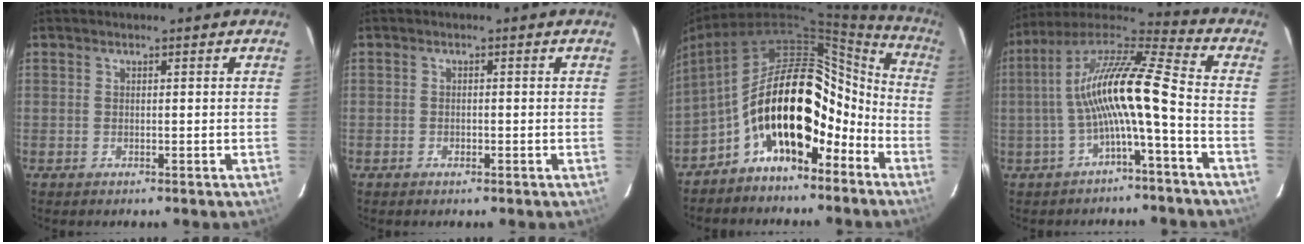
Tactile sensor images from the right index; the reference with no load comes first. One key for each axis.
{"total": 0.9, "fx": -0.6, "fy": 0.5, "fz": 0.4, "tx": -0.008, "ty": -0.002, "tz": -0.011}
{"total": 20.5, "fx": -9.2, "fy": 10.1, "fz": 15.3, "tx": -0.247, "ty": 0.029, "tz": -0.158}
{"total": 14.5, "fx": -2.7, "fy": 1.3, "fz": 14.2, "tx": -0.274, "ty": 0.018, "tz": -0.056}